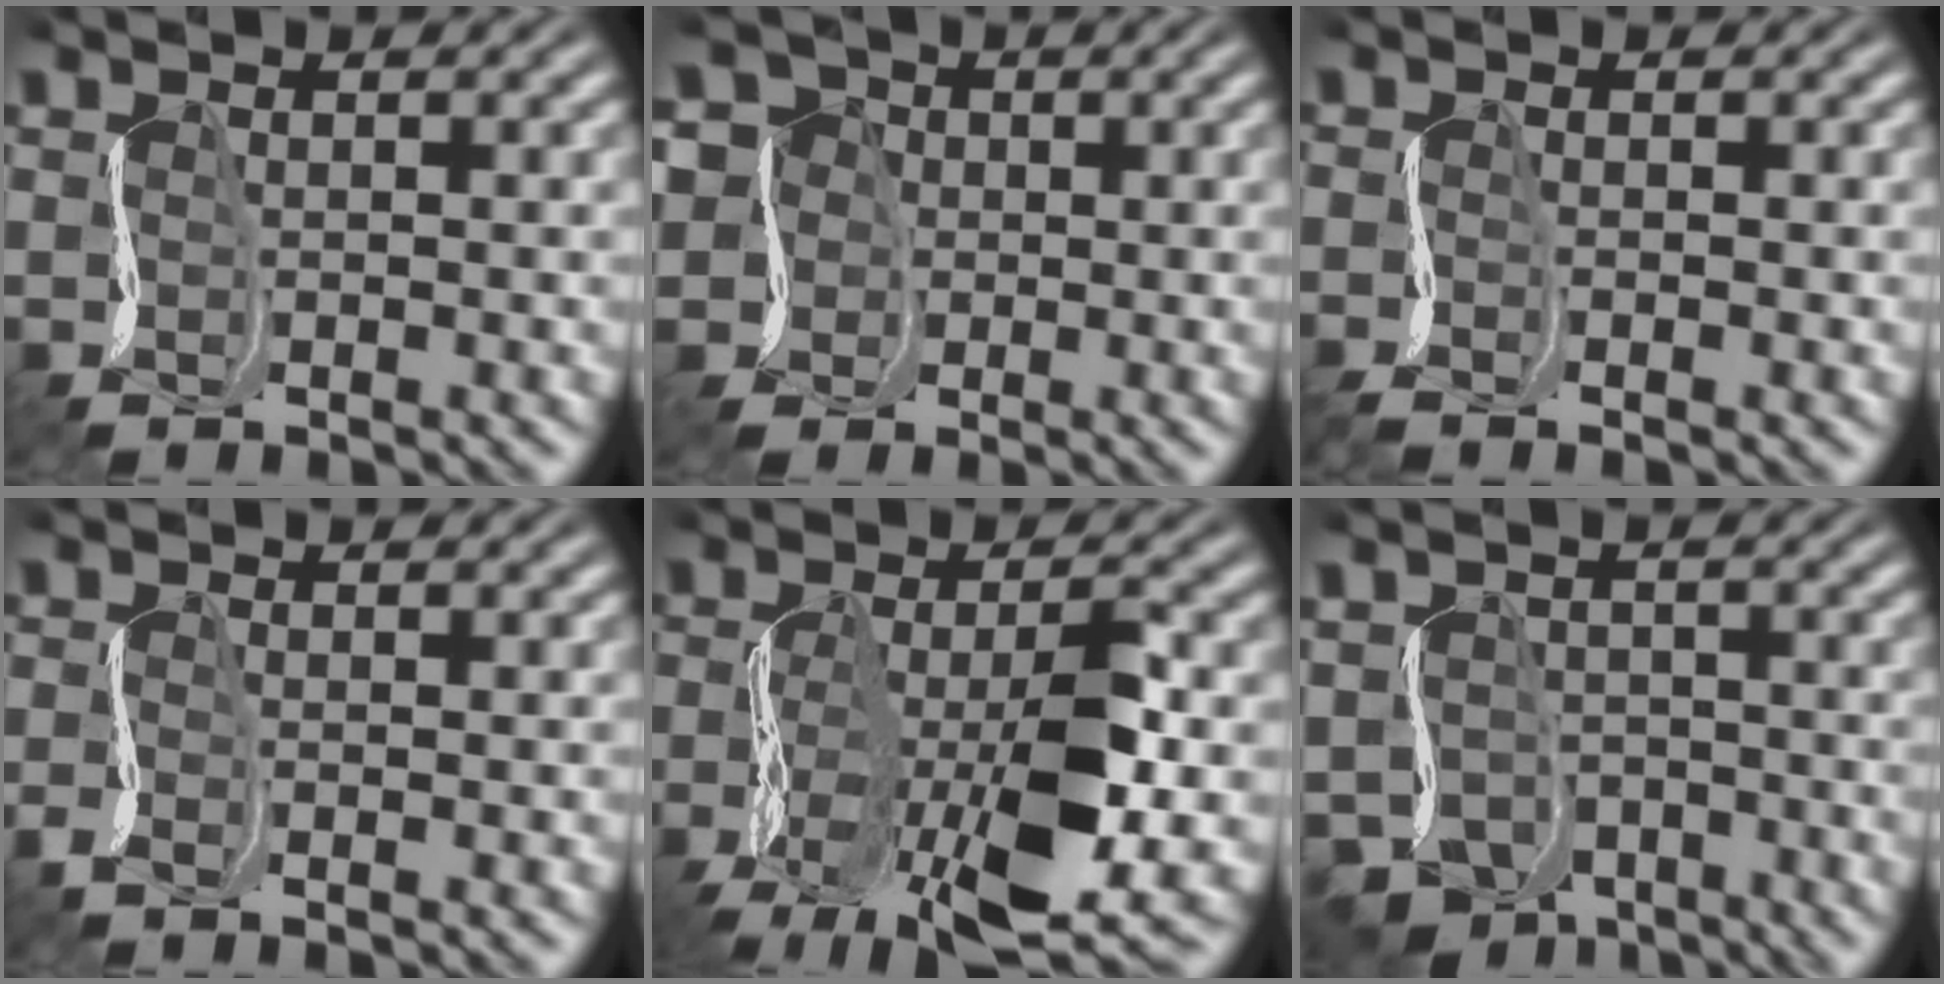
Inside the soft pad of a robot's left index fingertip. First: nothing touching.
{"total": 5.1, "force": [0.1, 5.0, 1.0], "torque": [-0.033, 0.034, -0.045]}
{"total": 1.5, "force": [-1.4, -0.2, 0.5], "torque": [-0.016, -0.004, -0.036]}
{"total": 1.4, "force": [-1.1, 0.2, 0.9], "torque": [-0.027, -0.005, -0.031]}
{"total": 11.4, "force": [-4.5, 3.8, 9.7], "torque": [-0.186, -0.009, -0.082]}
{"total": 5.0, "force": [-3.5, 3.0, 2.0], "torque": [-0.037, -0.014, -0.069]}